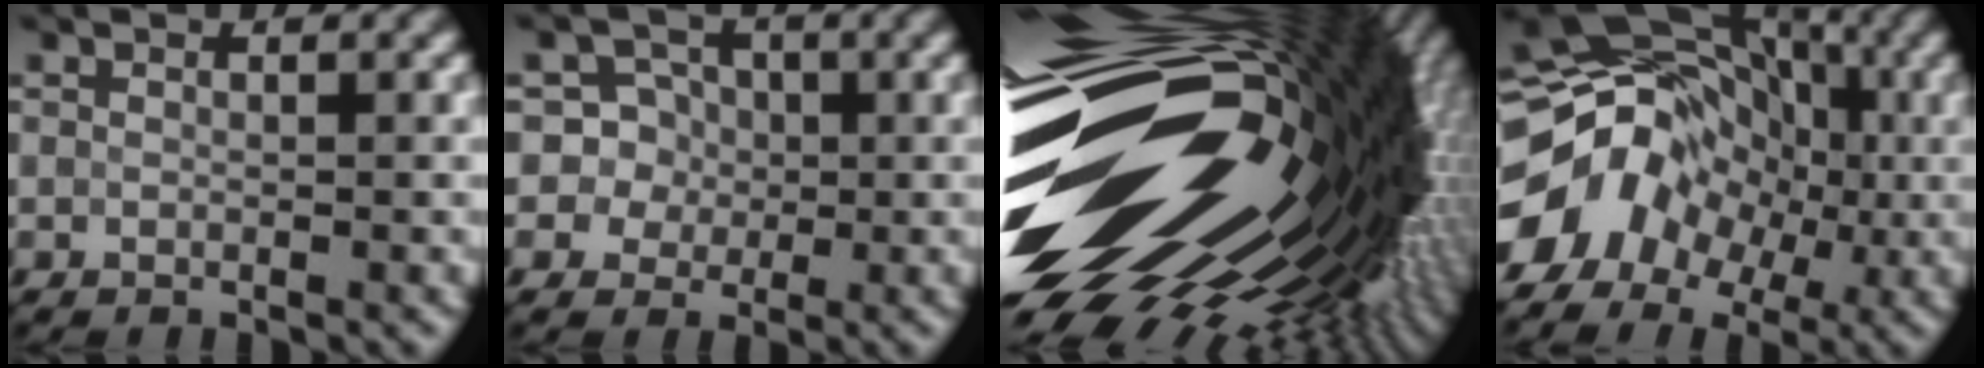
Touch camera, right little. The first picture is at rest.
{"total": 5.9, "force": [0.7, 5.7, 1.1], "torque": [-0.013, 0.030, 0.002]}
{"total": 21.8, "force": [0.5, 11.7, 18.3], "torque": [-0.306, -0.009, -0.013]}
{"total": 13.2, "force": [-3.4, 10.6, 7.1], "torque": [-0.119, 0.003, -0.072]}